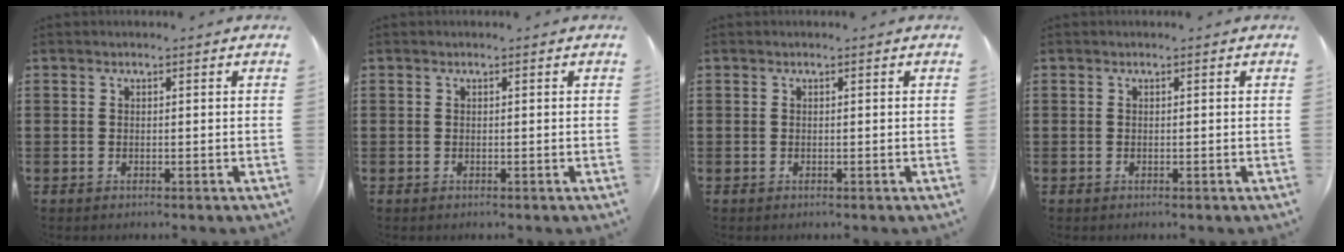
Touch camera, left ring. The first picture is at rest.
{"total": 0.0}
{"total": 0.0}
{"total": 0.0}